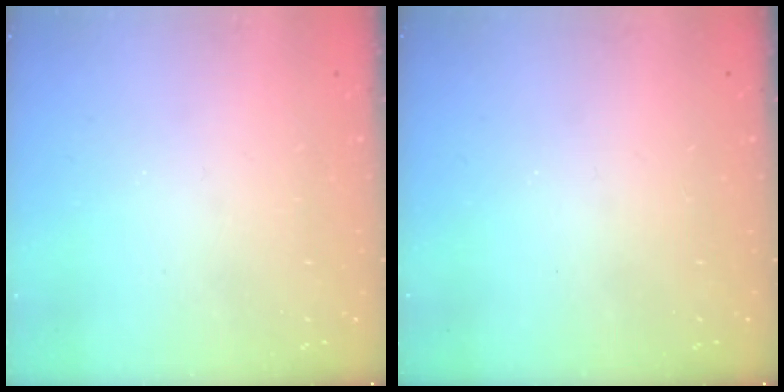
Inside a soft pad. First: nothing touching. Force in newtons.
{"total": 0.0}